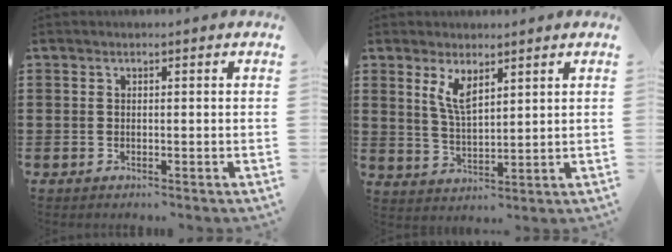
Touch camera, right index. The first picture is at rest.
{"total": 4.9, "force": [2.9, 1.7, 3.6], "torque": [-0.078, -0.001, 0.052]}